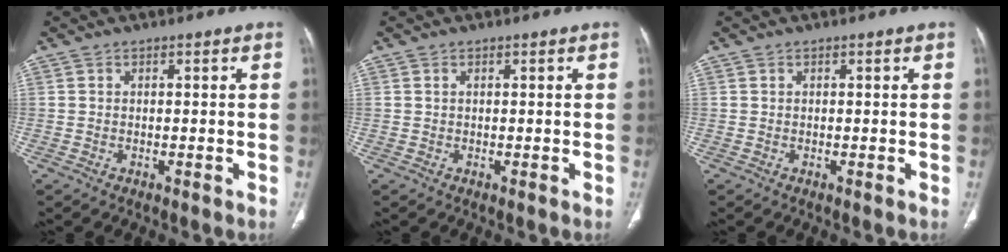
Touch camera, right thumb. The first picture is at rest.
{"total": 0.0}
{"total": 0.0}